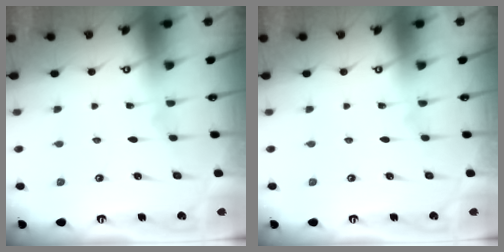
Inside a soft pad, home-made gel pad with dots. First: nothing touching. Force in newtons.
{"total": 0.0}